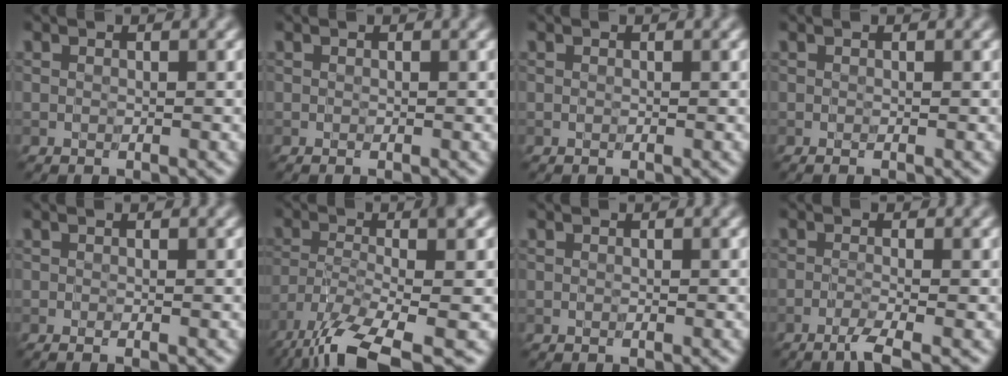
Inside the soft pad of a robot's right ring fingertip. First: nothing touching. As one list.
[{"total": 0.8, "force": [0.0, 0.2, 0.7], "torque": [-0.007, -0.001, -0.003]}, {"total": 0.0}, {"total": 1.1, "force": [-0.1, 0.4, 1.0], "torque": [-0.010, -0.002, -0.006]}, {"total": 1.7, "force": [-0.1, 0.6, 1.6], "torque": [-0.018, -0.005, -0.008]}, {"total": 11.9, "force": [-6.7, 2.9, 9.4], "torque": [-0.166, -0.014, -0.120]}, {"total": 0.0}, {"total": 2.9, "force": [-1.4, 0.5, 2.4], "torque": [-0.035, -0.002, -0.040]}]